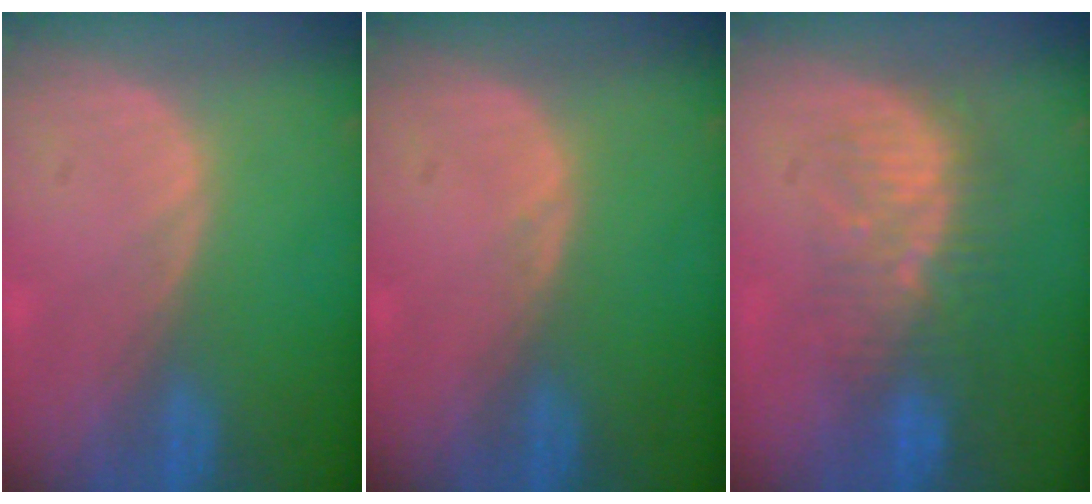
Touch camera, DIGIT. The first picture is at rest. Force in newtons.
{"total": 0.5, "press": 0.5, "slide": 0.0}
{"total": 8.3, "press": 7.8, "slide": 2.8}